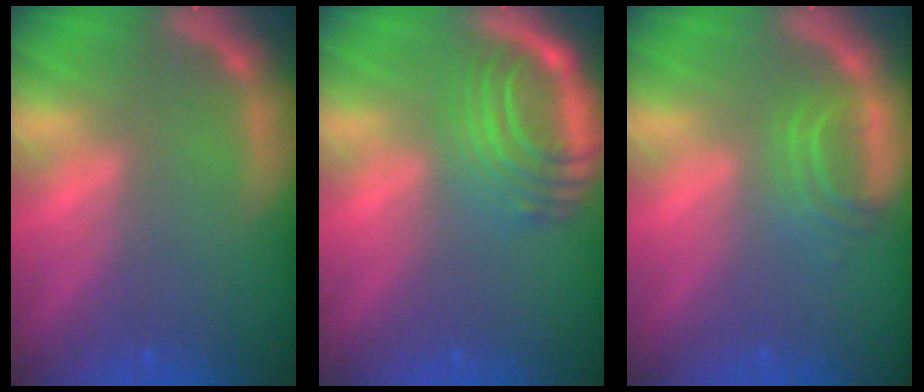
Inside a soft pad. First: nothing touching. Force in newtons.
{"total": 7.1}
{"total": 2.9}